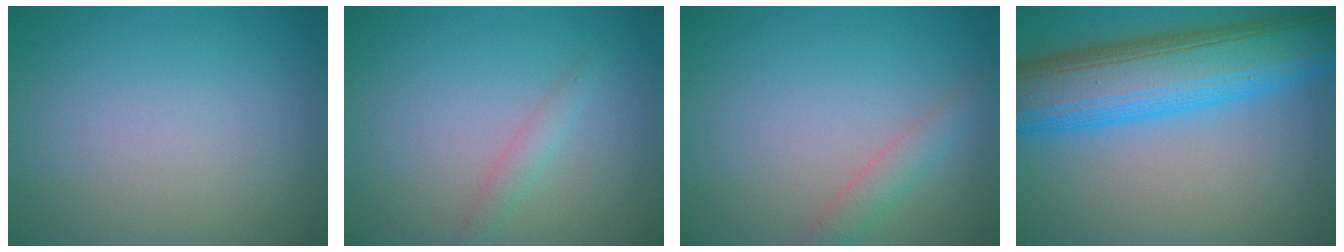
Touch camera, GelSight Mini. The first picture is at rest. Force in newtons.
{"total": 1.4, "press": 1.4, "slide": 0.0}
{"total": 1.8, "press": 1.8, "slide": 0.1}
{"total": 11.5, "press": 11.5, "slide": 0.2}